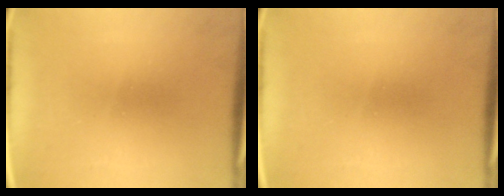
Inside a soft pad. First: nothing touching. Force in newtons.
{"total": 0.0}